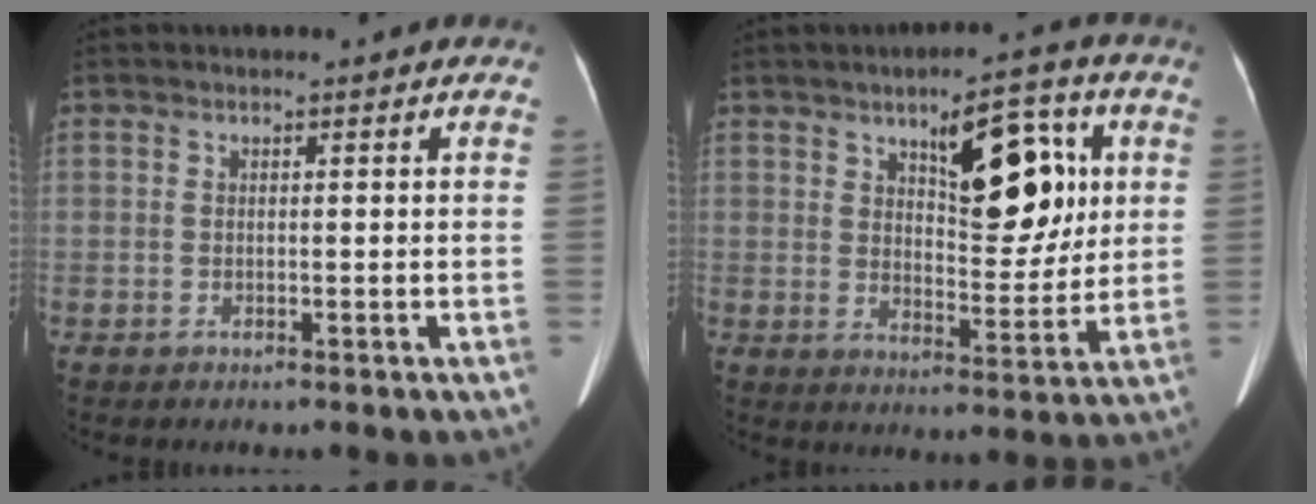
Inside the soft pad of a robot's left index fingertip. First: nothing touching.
{"total": 11.6, "force": [4.1, 4.4, 9.9], "torque": [-0.137, 0.016, 0.064]}